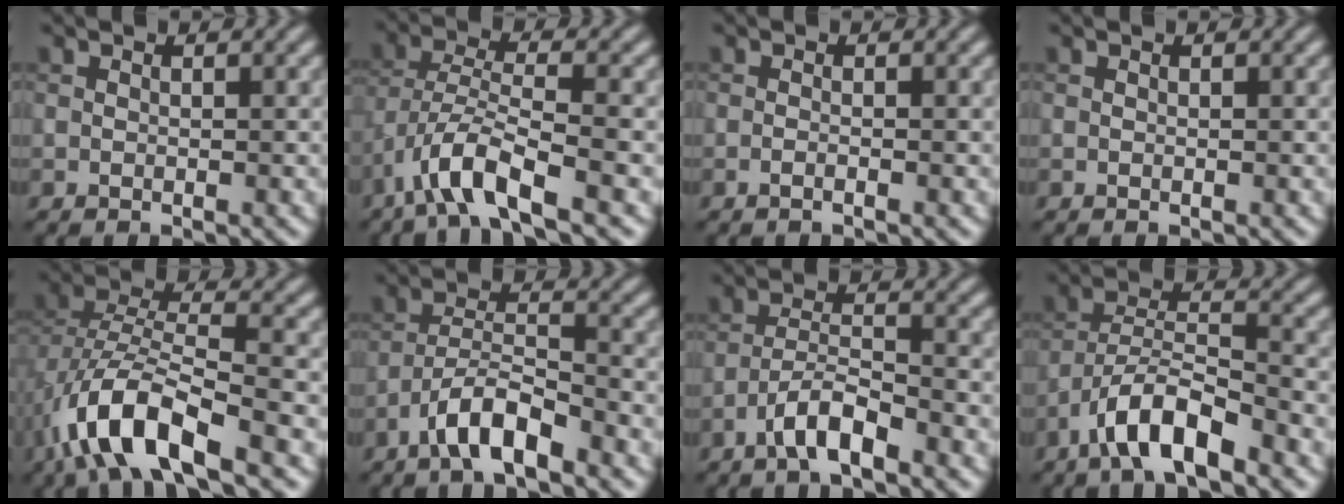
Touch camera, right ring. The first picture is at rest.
{"total": 5.7, "force": [-3.5, 1.4, 4.3], "torque": [-0.083, 0.002, -0.075]}
{"total": 0.7, "force": [-0.3, 0.2, 0.6], "torque": [-0.009, -0.002, -0.011]}
{"total": 0.0}
{"total": 9.7, "force": [-5.0, 3.8, 7.3], "torque": [-0.149, 0.004, -0.100]}
{"total": 5.0, "force": [-3.4, 1.2, 3.4], "torque": [-0.061, 0.010, -0.069]}
{"total": 4.0, "force": [-2.7, 0.8, 2.8], "torque": [-0.055, 0.012, -0.058]}
{"total": 6.1, "force": [-4.1, 1.5, 4.2], "torque": [-0.072, 0.009, -0.077]}